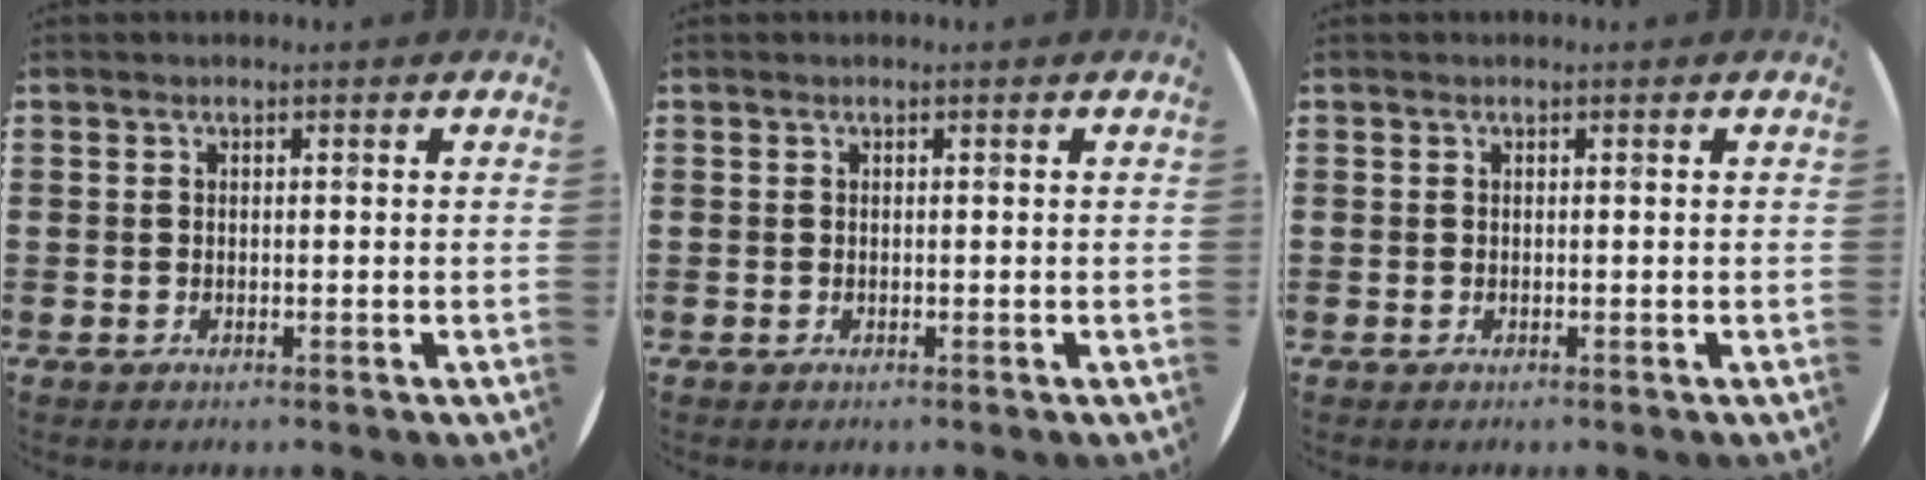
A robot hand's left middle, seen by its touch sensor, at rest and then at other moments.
{"total": 0.0}
{"total": 0.0}